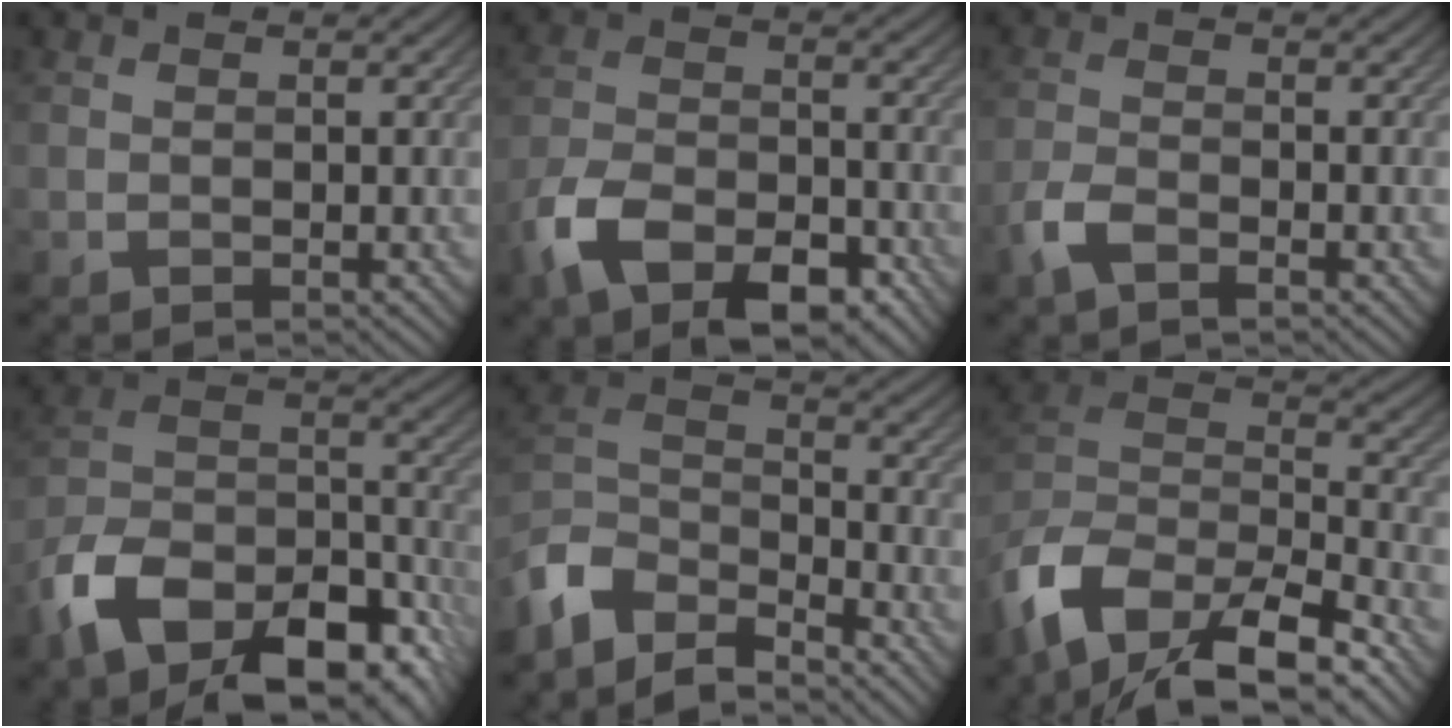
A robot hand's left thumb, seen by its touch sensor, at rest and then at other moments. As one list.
[{"total": 10.0, "force": [-6.0, 5.1, 6.1], "torque": [-0.131, -0.013, -0.117]}, {"total": 3.2, "force": [-2.1, 1.0, 2.1], "torque": [-0.054, -0.001, -0.053]}, {"total": 16.6, "force": [-10.9, 8.4, 9.4], "torque": [-0.196, -0.032, -0.182]}, {"total": 8.1, "force": [-6.9, 2.7, 3.4], "torque": [-0.077, -0.001, -0.147]}, {"total": 14.9, "force": [-9.8, 7.1, 8.7], "torque": [-0.217, -0.023, -0.170]}]